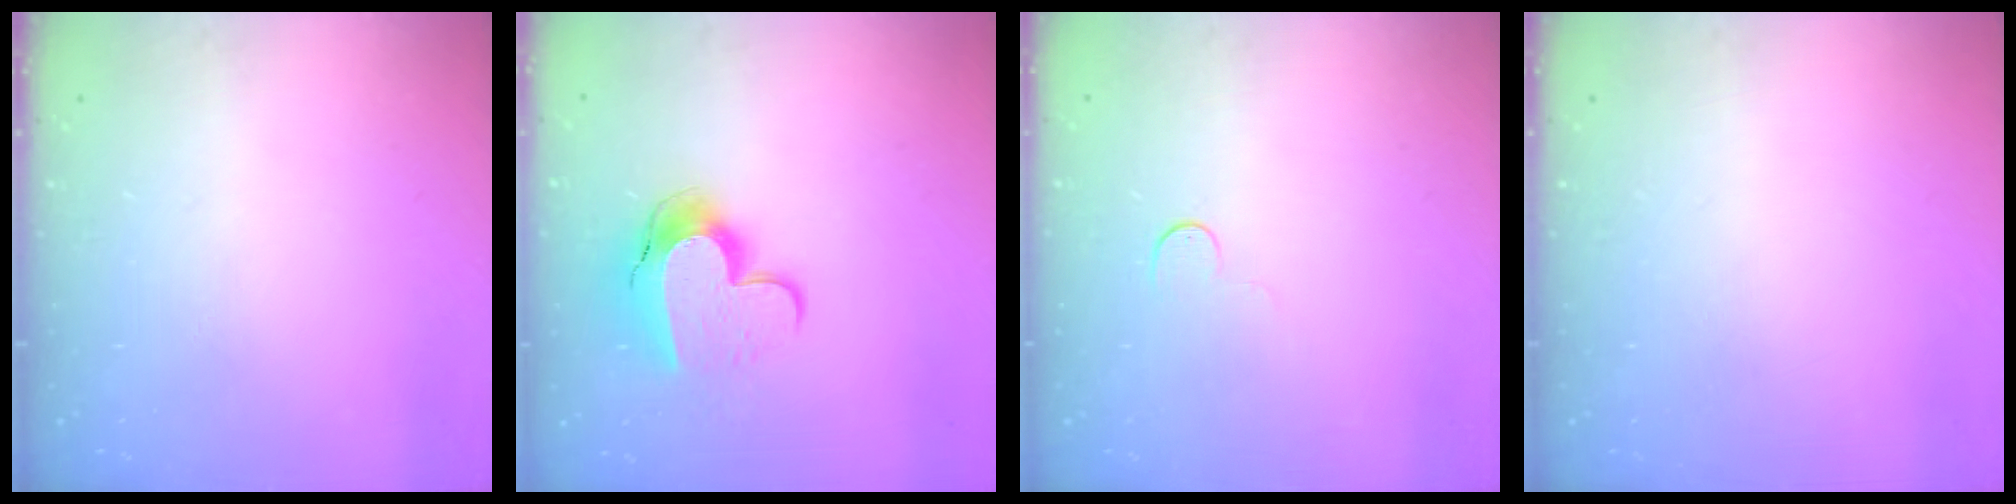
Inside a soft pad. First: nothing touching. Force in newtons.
{"total": 12.0, "press": 12.0, "slide": 0.9}
{"total": 5.6, "press": 5.5, "slide": 0.6}
{"total": 0.0}